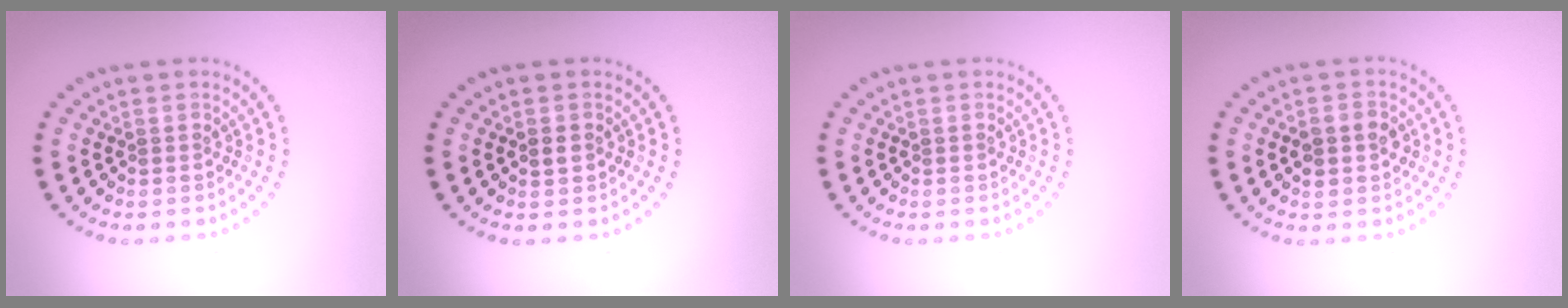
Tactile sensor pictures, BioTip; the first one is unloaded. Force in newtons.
{"total": 1.0, "press": 1.0, "slide": 0.2}
{"total": 0.0}
{"total": 2.9, "press": 2.8, "slide": 0.2}